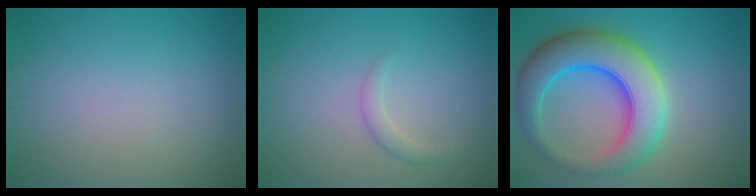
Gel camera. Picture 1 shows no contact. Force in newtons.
{"total": 1.3, "press": 1.3, "slide": 0.1}
{"total": 9.2, "press": 9.2, "slide": 0.3}